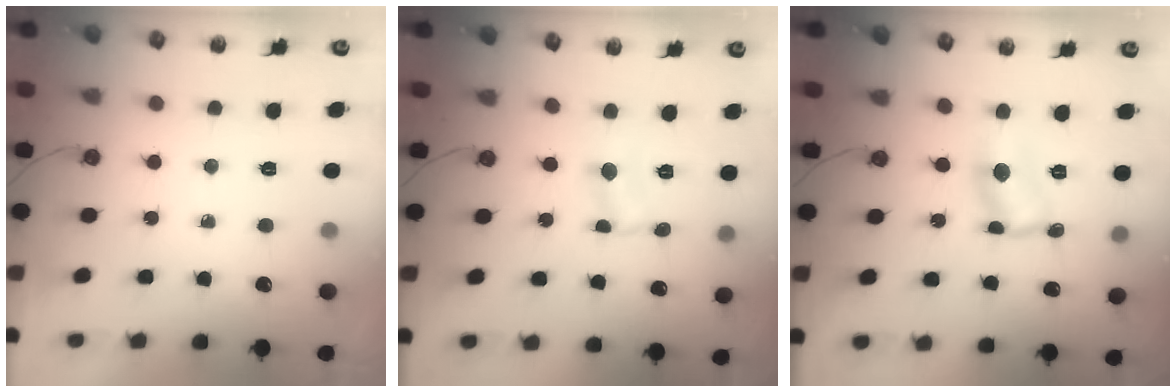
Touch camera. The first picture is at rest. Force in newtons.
{"total": 0.8, "press": 0.8, "slide": 0.1}
{"total": 2.9, "press": 2.9, "slide": 0.2}